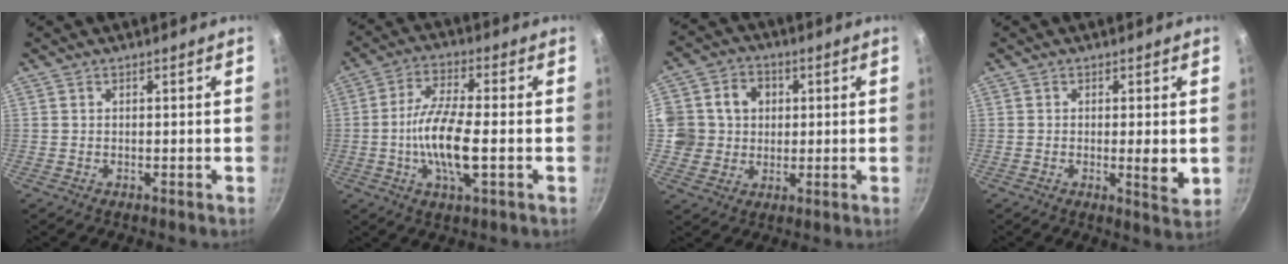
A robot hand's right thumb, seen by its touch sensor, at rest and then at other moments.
{"total": 11.2, "force": [-1.9, 3.1, 10.6], "torque": [-0.208, 0.014, -0.046]}
{"total": 9.5, "force": [1.3, 8.9, 3.3], "torque": [-0.025, 0.007, 0.016]}
{"total": 4.2, "force": [-0.4, 0.9, 4.1], "torque": [-0.065, -0.008, -0.006]}